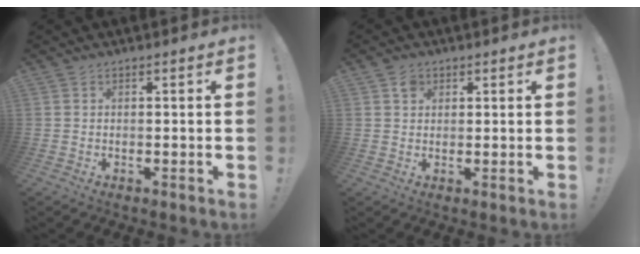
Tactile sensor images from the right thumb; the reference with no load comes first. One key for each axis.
{"total": 2.5, "fx": 1.5, "fy": 2.0, "fz": 0.7, "tx": -0.010, "ty": -0.001, "tz": 0.025}